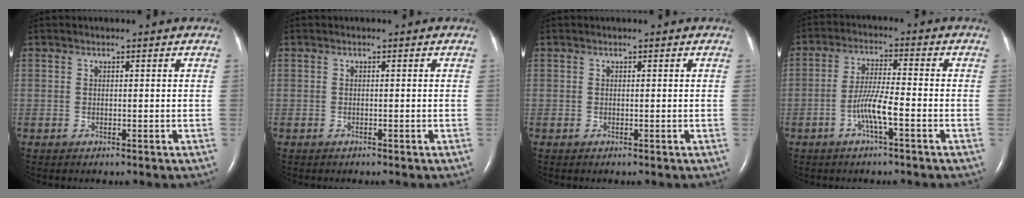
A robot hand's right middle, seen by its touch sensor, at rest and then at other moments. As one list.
[{"total": 0.0}, {"total": 0.0}, {"total": 5.7, "force": [-2.3, 0.2, 5.2], "torque": [-0.106, 0.002, -0.046]}]